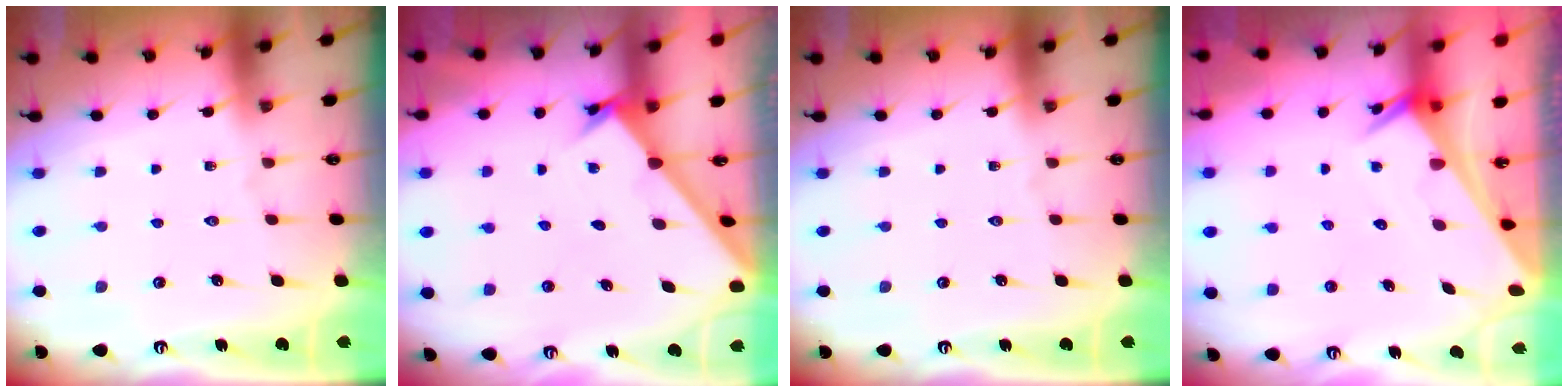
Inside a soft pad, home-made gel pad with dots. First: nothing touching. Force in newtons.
{"total": 1.8, "press": 1.8, "slide": 0.2}
{"total": 0.0}
{"total": 2.5, "press": 2.5, "slide": 0.1}